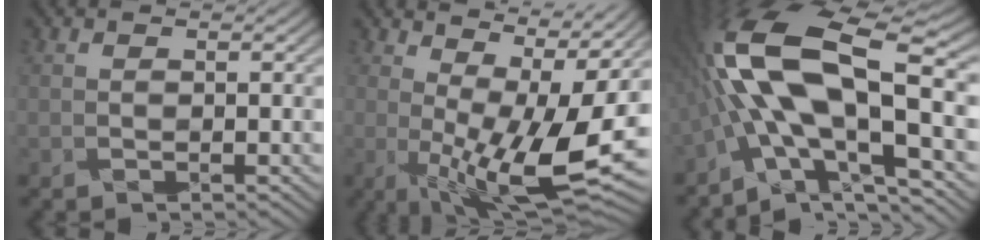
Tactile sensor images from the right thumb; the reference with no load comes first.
{"total": 14.0, "force": [2.4, 4.8, 12.9], "torque": [-0.194, 0.009, 0.060]}
{"total": 17.7, "force": [-1.8, 6.6, 16.4], "torque": [-0.312, 0.018, -0.042]}